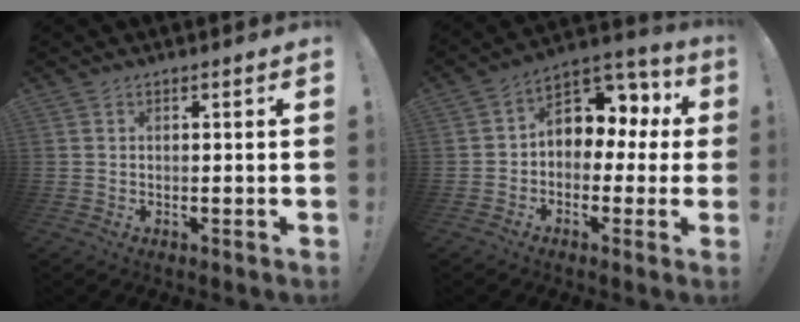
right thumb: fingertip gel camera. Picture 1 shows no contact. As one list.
[{"total": 9.8, "force": [2.7, 7.7, 5.3], "torque": [-0.077, -0.018, 0.056]}]